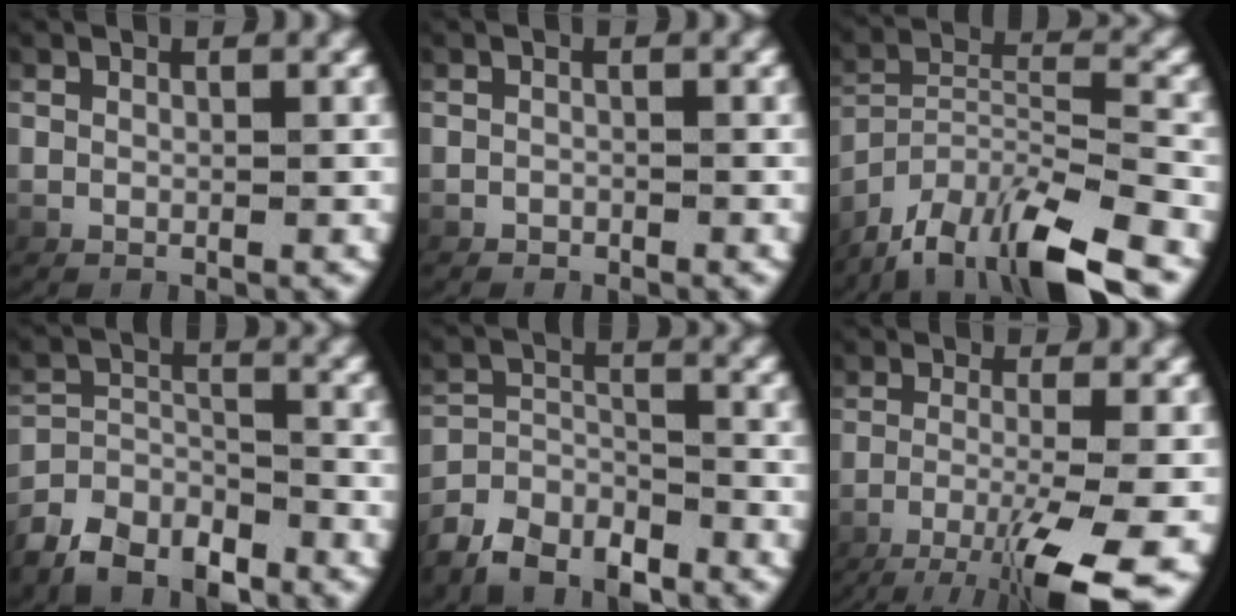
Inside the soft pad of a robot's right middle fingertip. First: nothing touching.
{"total": 0.9, "force": [-0.8, -0.3, -0.3], "torque": [0.006, -0.005, -0.011]}
{"total": 10.1, "force": [-5.4, 4.8, 7.0], "torque": [-0.123, -0.021, -0.077]}
{"total": 5.2, "force": [-4.1, 2.5, 2.0], "torque": [-0.033, -0.008, -0.068]}
{"total": 4.6, "force": [-3.8, 2.1, 1.7], "torque": [-0.026, -0.004, -0.065]}
{"total": 8.2, "force": [-3.6, 2.3, 7.1], "torque": [-0.114, -0.025, -0.039]}